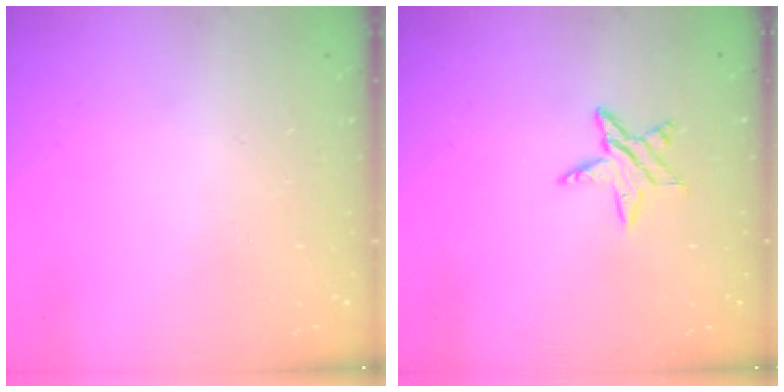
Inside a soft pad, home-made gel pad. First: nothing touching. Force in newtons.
{"total": 6.5, "press": 6.5, "slide": 0.5}